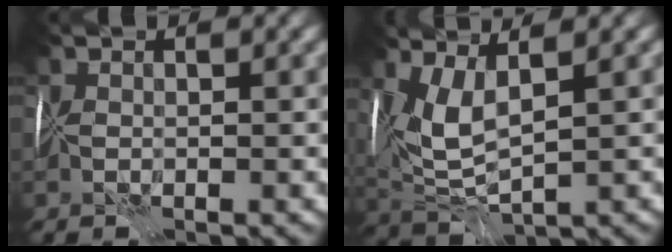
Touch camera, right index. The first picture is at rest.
{"total": 4.2, "force": [1.9, 0.9, 3.7], "torque": [-0.089, -0.007, 0.041]}